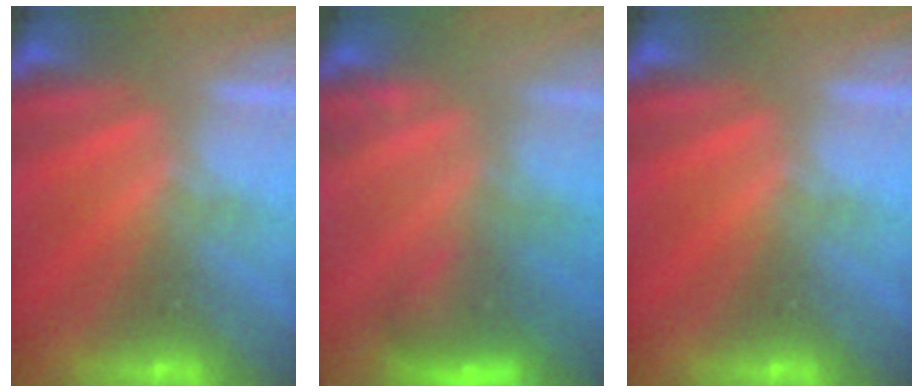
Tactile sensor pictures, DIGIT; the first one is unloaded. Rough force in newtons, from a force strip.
{"total": 2.9}
{"total": 0.0}